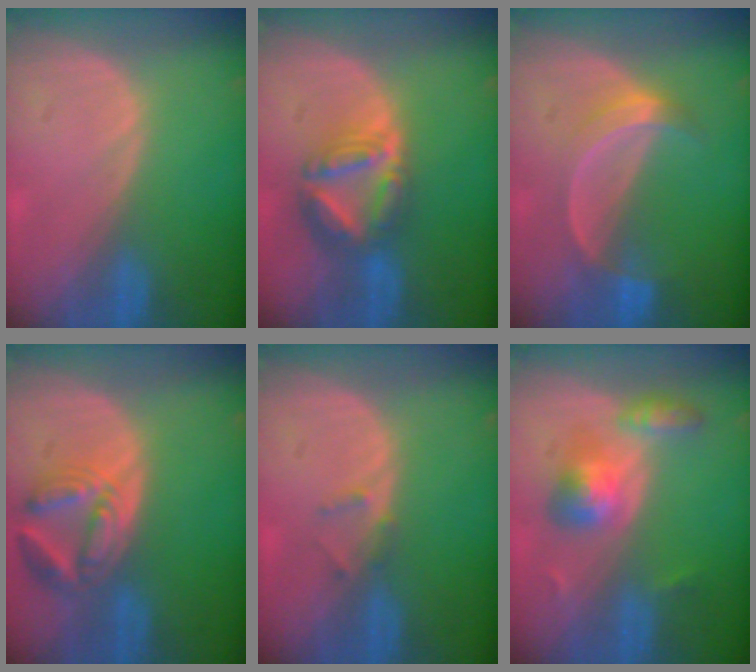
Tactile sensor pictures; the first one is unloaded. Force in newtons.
{"total": 8.0, "press": 6.9, "slide": 4.0}
{"total": 5.0, "press": 4.9, "slide": 0.7}
{"total": 7.8, "press": 6.9, "slide": 3.6}
{"total": 1.3, "press": 1.1, "slide": 0.8}
{"total": 5.7, "press": 5.4, "slide": 1.6}